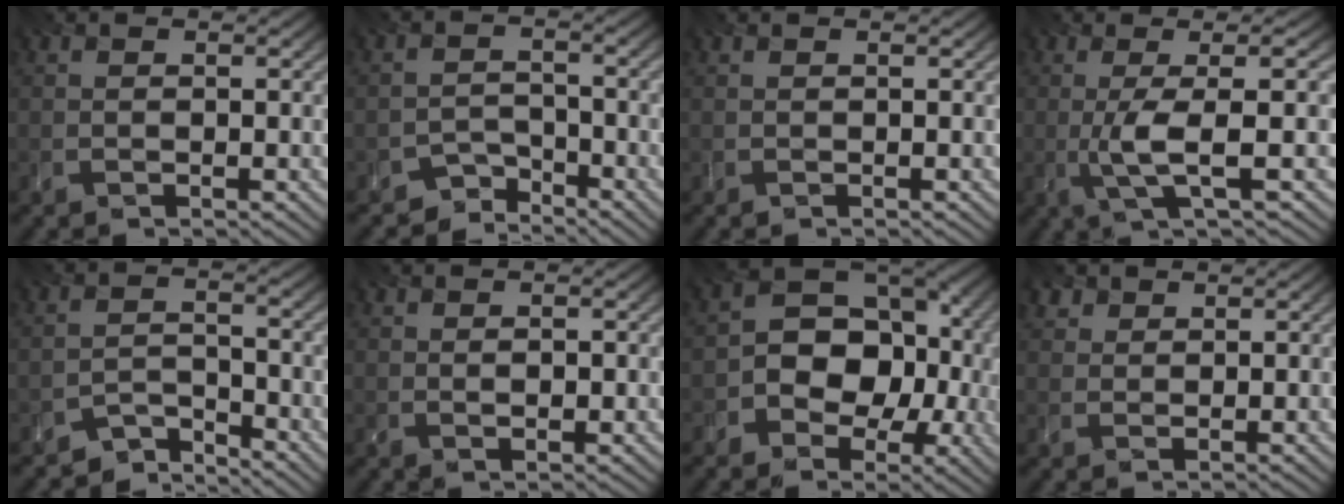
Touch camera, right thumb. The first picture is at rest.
{"total": 3.2, "force": [-3.0, 1.3, 0.2], "torque": [0.007, 0.004, -0.059]}
{"total": 0.0}
{"total": 5.6, "force": [-0.5, 0.9, 5.5], "torque": [-0.098, 0.004, -0.014]}
{"total": 3.7, "force": [-3.6, 1.0, 0.6], "torque": [-0.004, 0.003, -0.073]}
{"total": 1.2, "force": [0.2, 0.6, 1.1], "torque": [-0.015, -0.004, 0.004]}
{"total": 11.5, "force": [-1.6, 8.6, 7.4], "torque": [-0.076, -0.005, -0.043]}
{"total": 1.7, "force": [1.4, 1.0, 0.2], "torque": [-0.003, 0.002, 0.029]}